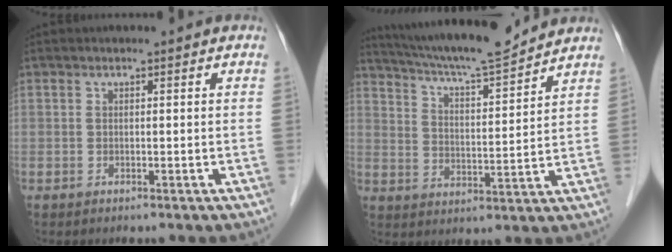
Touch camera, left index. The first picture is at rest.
{"total": 14.5, "force": [13.4, 0.1, 5.6], "torque": [-0.101, 0.001, 0.211]}